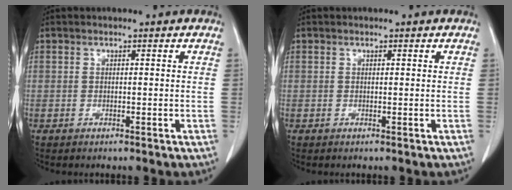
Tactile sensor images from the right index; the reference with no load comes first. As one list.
[{"total": 0.0}]